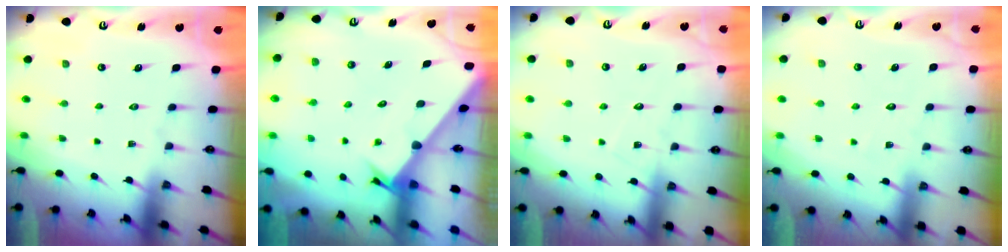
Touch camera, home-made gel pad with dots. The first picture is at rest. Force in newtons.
{"total": 2.4, "press": 2.4, "slide": 0.1}
{"total": 4.7, "press": 4.7, "slide": 0.4}
{"total": 3.4, "press": 3.4, "slide": 0.3}